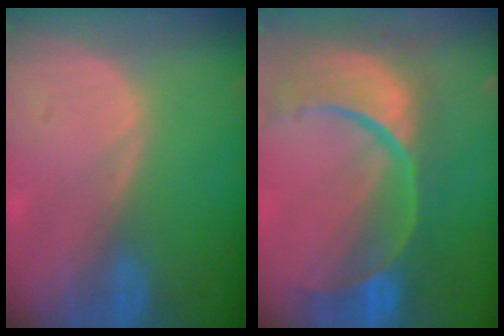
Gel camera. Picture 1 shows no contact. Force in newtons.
{"total": 13.8, "press": 10.9, "slide": 8.4}